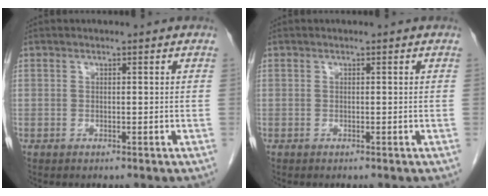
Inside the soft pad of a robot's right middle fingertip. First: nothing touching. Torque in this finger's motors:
{"motor_torque": [0.07, -0.02, 0.02, 0.02]}